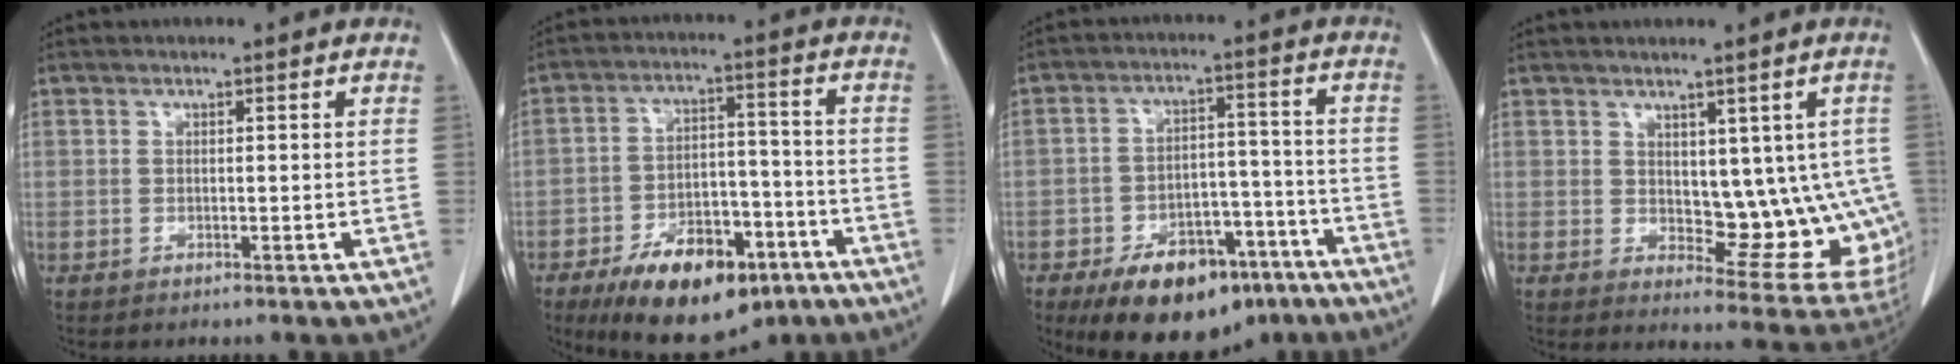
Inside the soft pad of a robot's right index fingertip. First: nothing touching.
{"total": 15.5, "force": [-9.6, 7.3, 9.8], "torque": [-0.153, 0.010, -0.146]}
{"total": 15.4, "force": [-10.3, 8.0, 8.2], "torque": [-0.117, 0.028, -0.154]}
{"total": 12.0, "force": [1.0, 6.3, 10.1], "torque": [-0.097, -0.001, 0.029]}